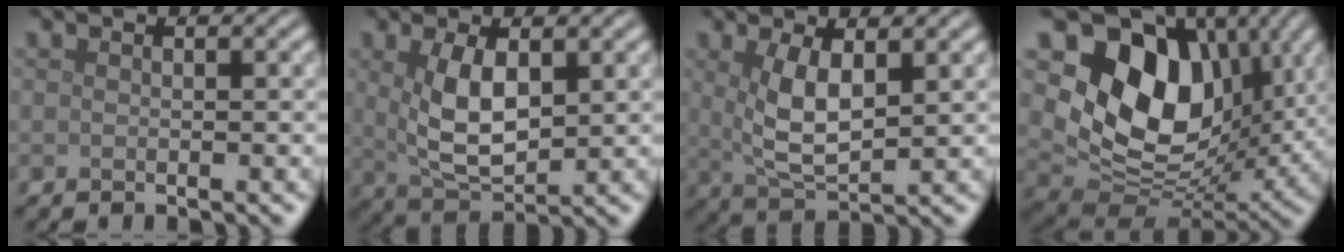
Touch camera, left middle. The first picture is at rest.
{"total": 5.4, "force": [1.1, 2.5, 4.7], "torque": [-0.100, -0.005, 0.029]}
{"total": 4.6, "force": [1.2, 1.6, 4.2], "torque": [-0.089, -0.006, 0.029]}
{"total": 12.7, "force": [4.1, 9.3, 7.7], "torque": [-0.135, -0.013, 0.075]}